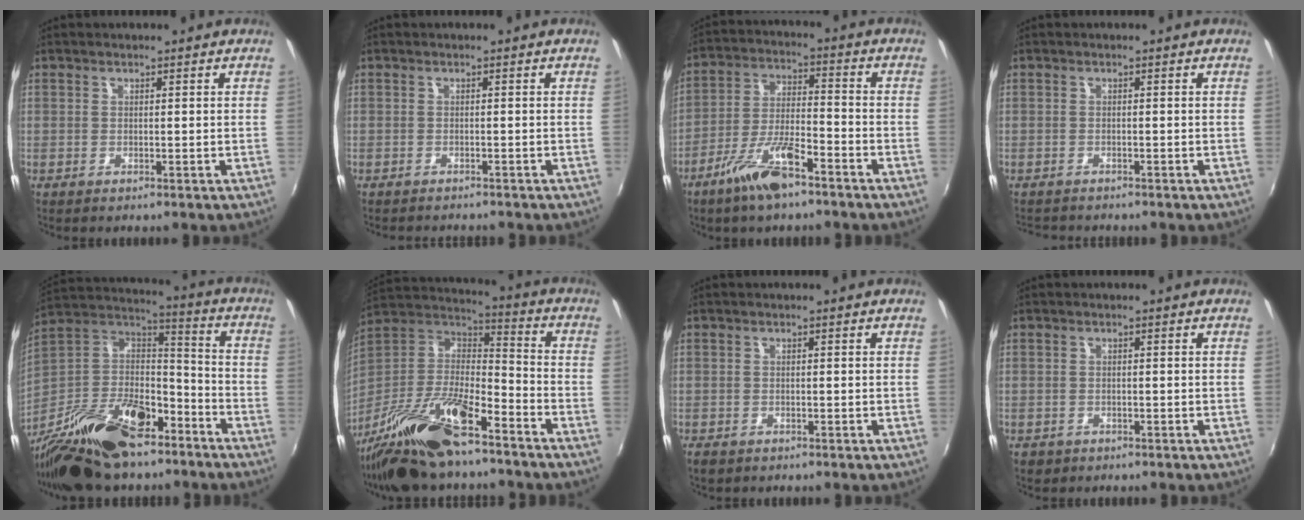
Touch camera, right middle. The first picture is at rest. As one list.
[{"total": 2.8, "force": [-2.7, 0.4, 0.7], "torque": [-0.022, -0.013, -0.042]}, {"total": 10.5, "force": [-7.1, 2.6, 7.2], "torque": [-0.150, -0.002, -0.130]}, {"total": 2.9, "force": [-2.7, 0.6, 0.6], "torque": [-0.021, -0.014, -0.047]}, {"total": 27.1, "force": [-18.0, 12.3, 16.2], "torque": [-0.323, -0.001, -0.297]}, {"total": 21.8, "force": [-15.1, 6.9, 14.2], "torque": [-0.276, -0.017, -0.271]}, {"total": 1.8, "force": [-1.1, 1.1, 0.8], "torque": [-0.018, -0.004, -0.018]}, {"total": 1.9, "force": [-0.9, 1.5, 0.6], "torque": [-0.015, -0.003, -0.013]}]